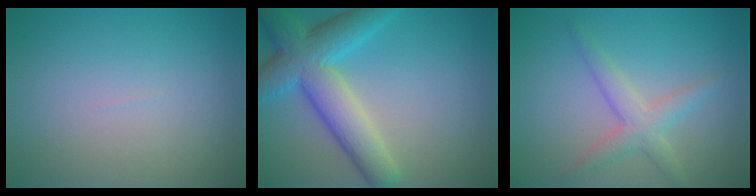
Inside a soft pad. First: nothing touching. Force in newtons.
{"total": 7.4, "press": 7.4, "slide": 0.3}
{"total": 2.8, "press": 2.8, "slide": 0.1}